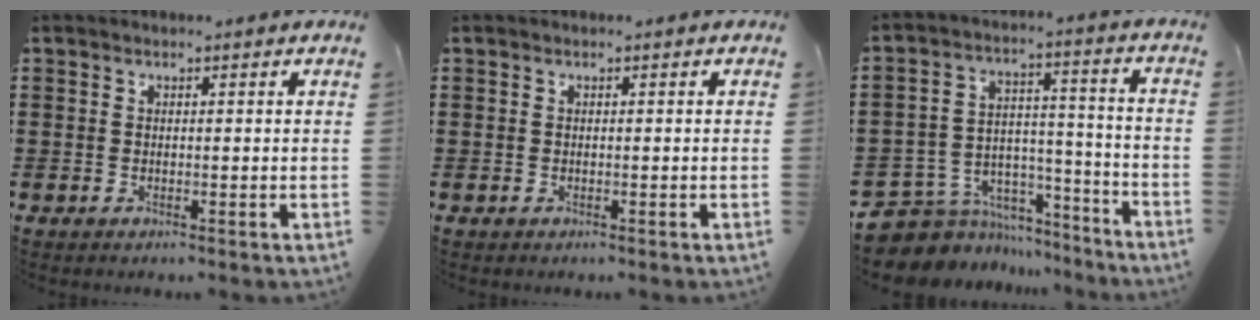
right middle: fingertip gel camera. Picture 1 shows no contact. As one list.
[{"total": 0.0}, {"total": 6.9, "force": [-5.7, 3.9, 0.8], "torque": [-0.030, 0.000, -0.107]}]